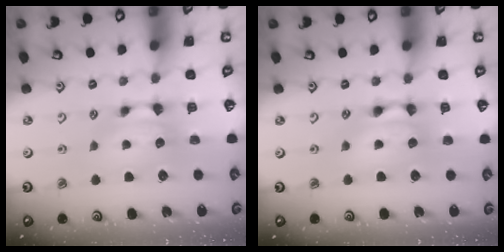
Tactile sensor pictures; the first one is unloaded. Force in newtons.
{"total": 2.2, "press": 2.2, "slide": 0.1}